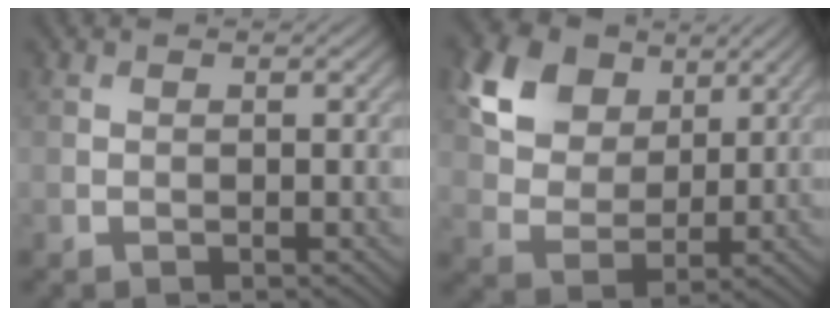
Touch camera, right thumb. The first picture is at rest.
{"total": 10.5, "force": [5.7, 7.0, 5.3], "torque": [-0.153, 0.001, 0.117]}